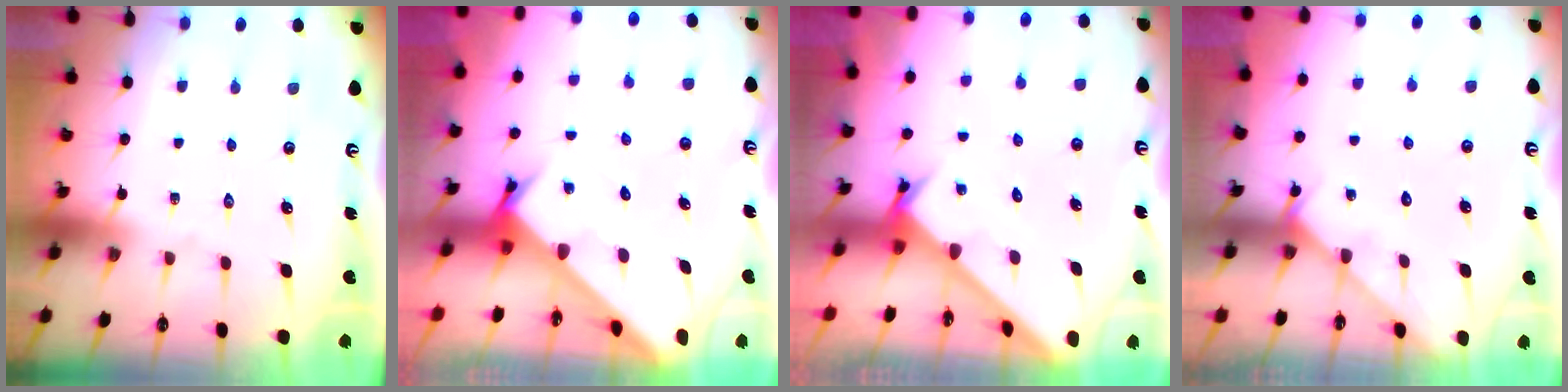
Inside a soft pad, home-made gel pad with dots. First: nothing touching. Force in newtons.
{"total": 2.8, "press": 2.8, "slide": 0.3}
{"total": 2.8, "press": 2.7, "slide": 0.3}
{"total": 2.7, "press": 2.7, "slide": 0.3}